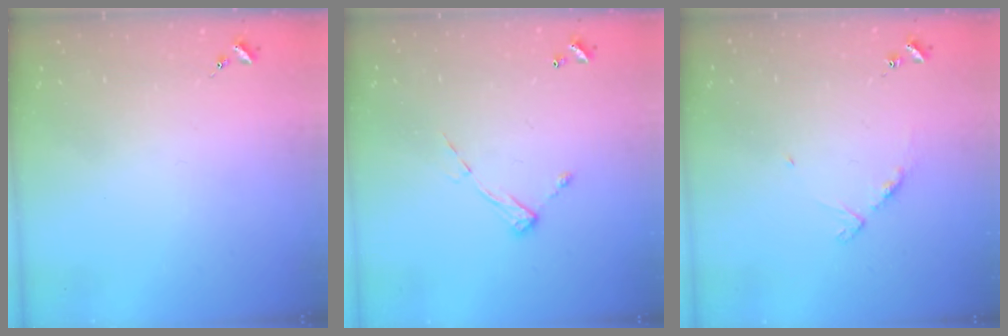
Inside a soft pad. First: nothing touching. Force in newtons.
{"total": 6.5, "press": 6.4, "slide": 0.6}
{"total": 4.7, "press": 4.6, "slide": 0.5}